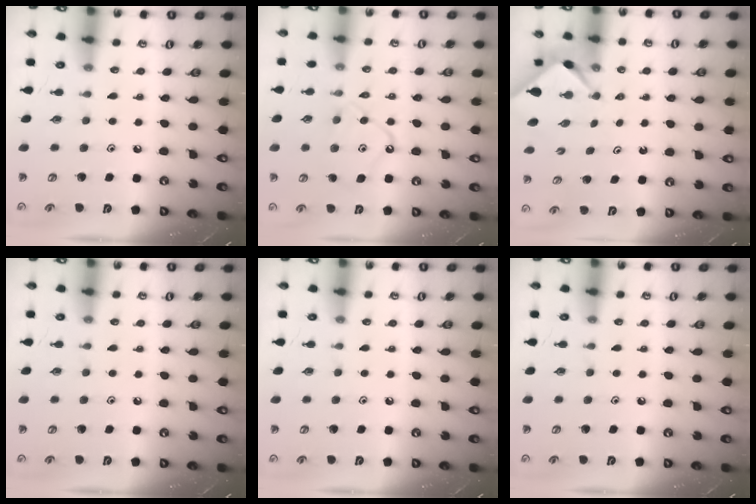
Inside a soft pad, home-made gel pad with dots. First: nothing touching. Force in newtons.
{"total": 11.2, "press": 11.1, "slide": 1.1}
{"total": 2.4, "press": 2.4, "slide": 0.3}
{"total": 0.0}
{"total": 0.0}
{"total": 0.0}